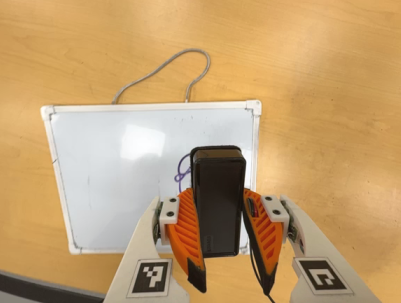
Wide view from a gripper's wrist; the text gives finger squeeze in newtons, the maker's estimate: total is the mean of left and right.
{"total": 6.4, "left": 5.4, "right": 7.3}